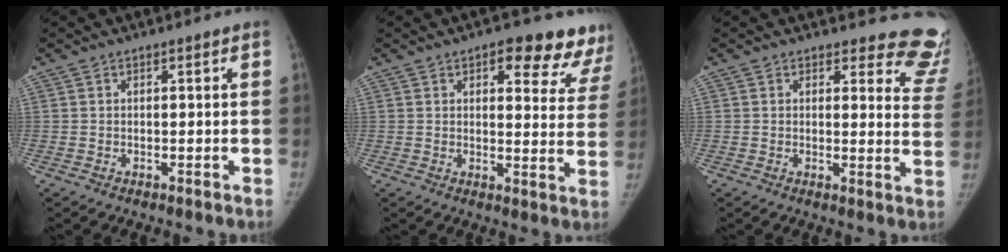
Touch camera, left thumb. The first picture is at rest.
{"total": 13.9, "force": [9.4, 5.7, 8.6], "torque": [-0.047, -0.039, 0.095]}
{"total": 12.1, "force": [11.5, 3.8, 0.4], "torque": [0.057, -0.113, 0.082]}